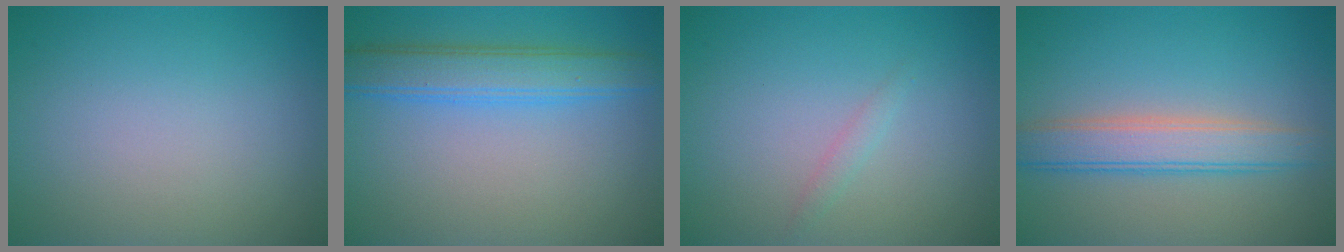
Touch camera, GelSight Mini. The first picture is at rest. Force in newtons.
{"total": 4.3, "press": 4.3, "slide": 0.2}
{"total": 0.8, "press": 0.8, "slide": 0.0}
{"total": 3.6, "press": 3.6, "slide": 0.1}